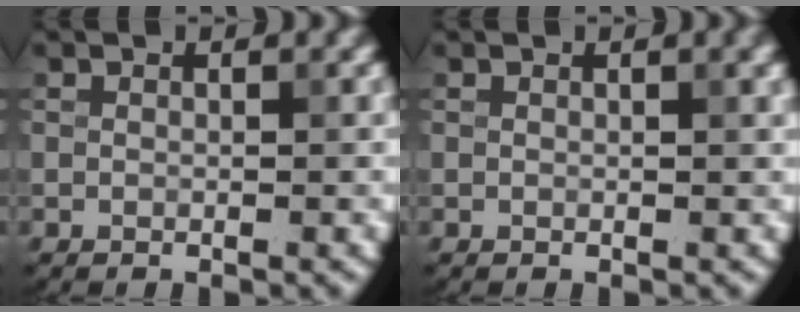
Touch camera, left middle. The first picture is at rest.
{"total": 1.0, "force": [0.4, 0.2, 0.9], "torque": [-0.015, 0.003, 0.007]}